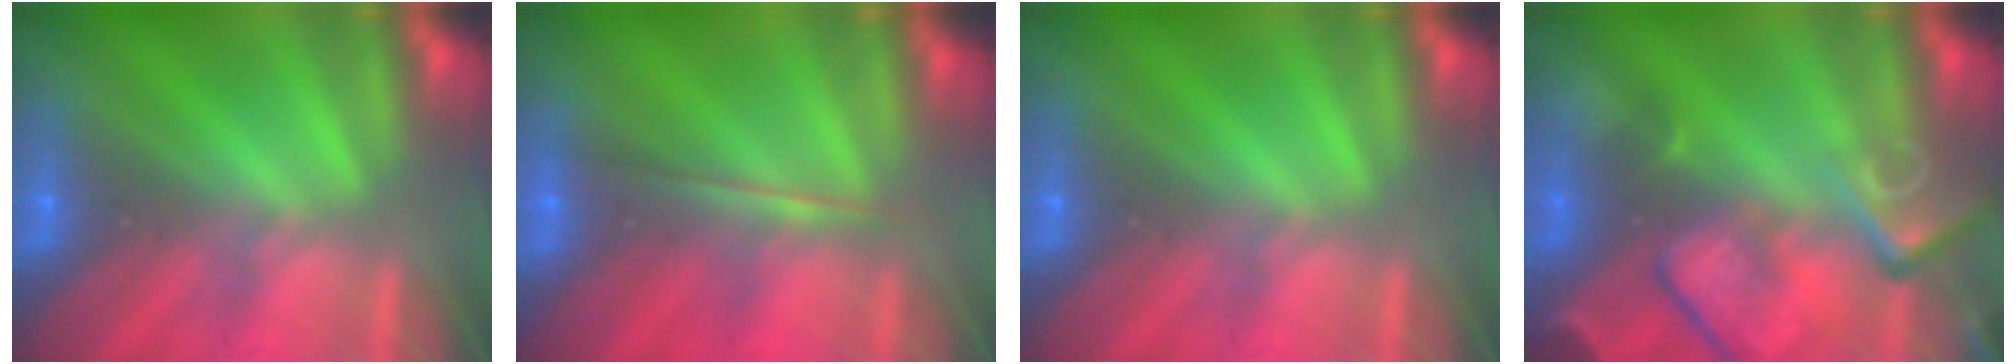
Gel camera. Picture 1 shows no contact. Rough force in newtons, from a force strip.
{"total": 1.8}
{"total": 0.0}
{"total": 9.6}